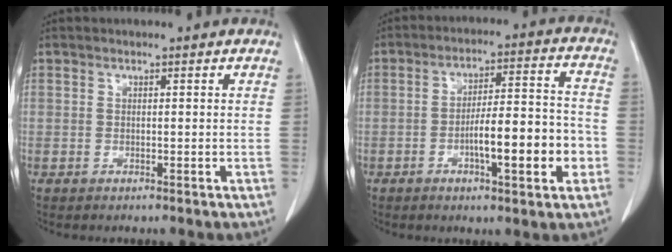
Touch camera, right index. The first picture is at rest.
{"total": 11.4, "force": [-3.6, 2.0, 10.7], "torque": [-0.170, 0.015, -0.053]}